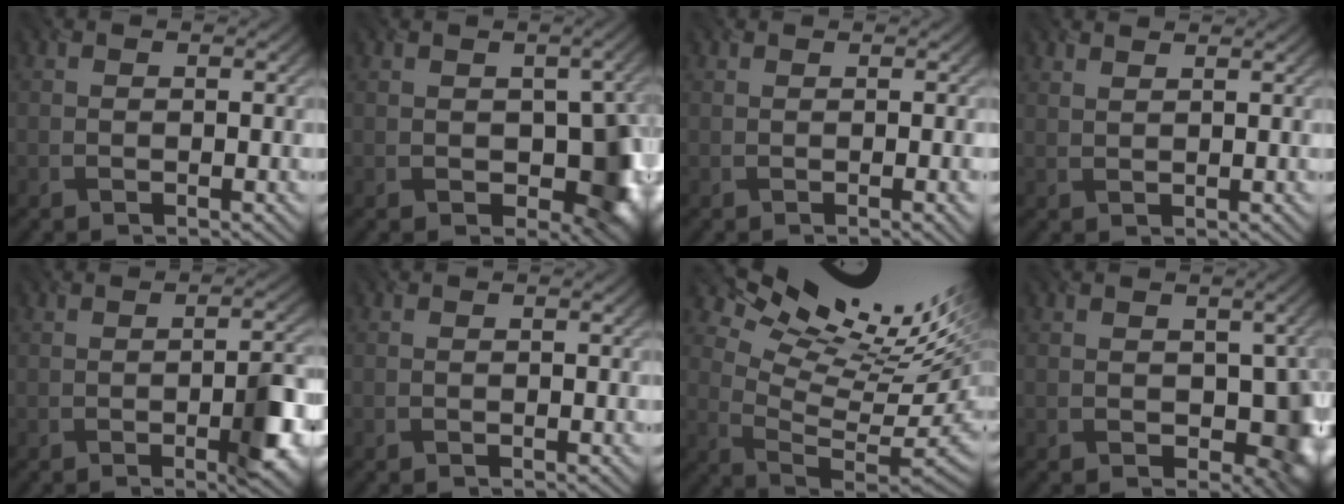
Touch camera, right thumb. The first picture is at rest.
{"total": 8.7, "force": [-0.9, 5.6, 6.6], "torque": [-0.095, -0.022, -0.004]}
{"total": 1.9, "force": [0.1, 0.3, 1.8], "torque": [-0.026, 0.006, 0.001]}
{"total": 1.7, "force": [1.6, 0.3, 0.7], "torque": [-0.018, -0.002, 0.028]}
{"total": 5.9, "force": [-1.4, 1.6, 5.5], "torque": [-0.081, -0.003, -0.019]}
{"total": 0.0}
{"total": 17.5, "force": [10.8, 5.2, 12.8], "torque": [-0.211, 0.014, 0.168]}
{"total": 6.8, "force": [-0.2, 4.5, 5.1], "torque": [-0.079, -0.022, 0.006]}